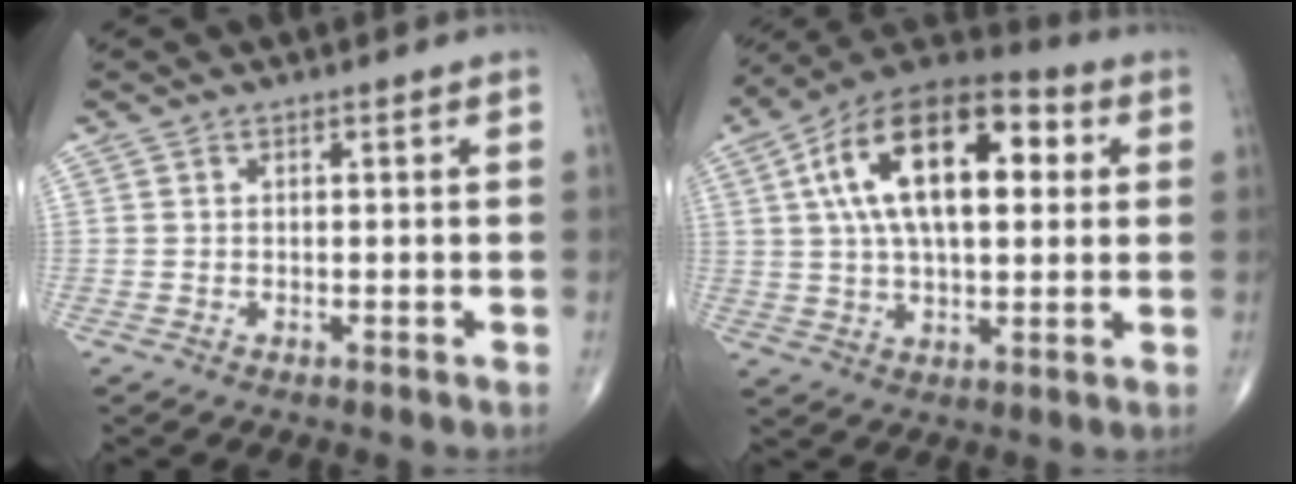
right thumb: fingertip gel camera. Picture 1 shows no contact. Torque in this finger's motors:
{"motor_torque": [0.53, 4.48, 1.96, 0.42, 0.73]}